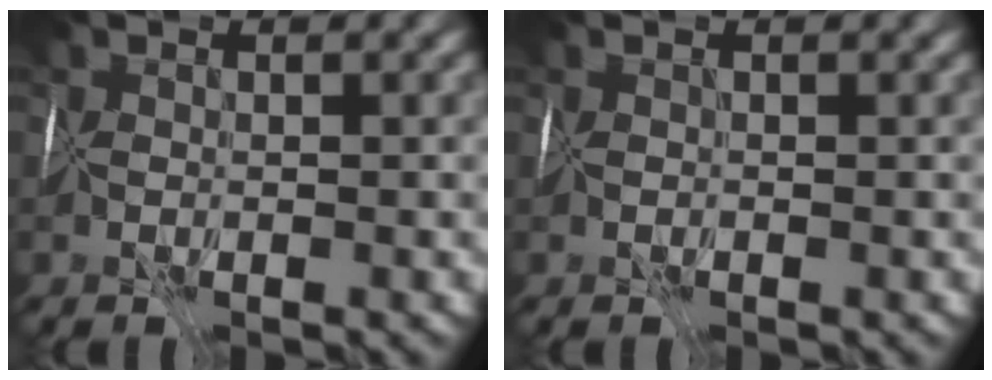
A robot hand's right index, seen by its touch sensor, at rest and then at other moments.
{"total": 0.0}